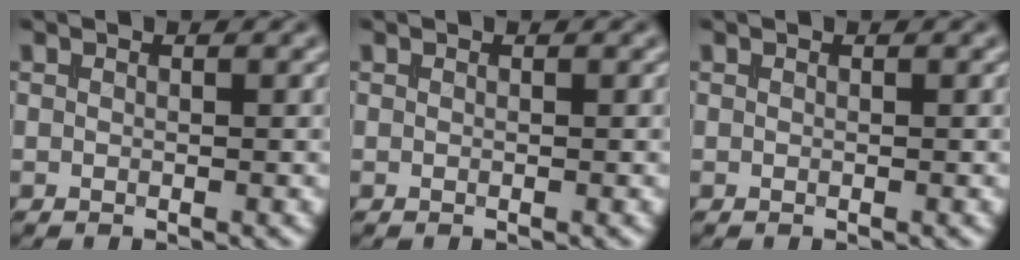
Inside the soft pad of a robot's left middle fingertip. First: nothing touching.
{"total": 0.0}
{"total": 0.0}